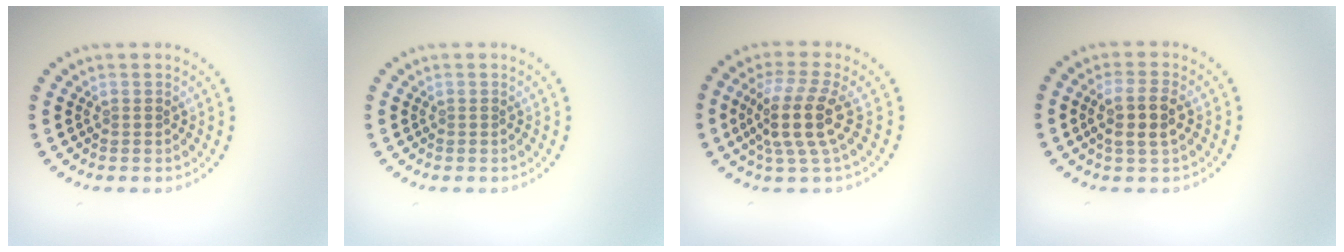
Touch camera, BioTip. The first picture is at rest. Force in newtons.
{"total": 0.0}
{"total": 4.4, "press": 3.4, "slide": 2.9}
{"total": 3.0, "press": 2.7, "slide": 1.2}